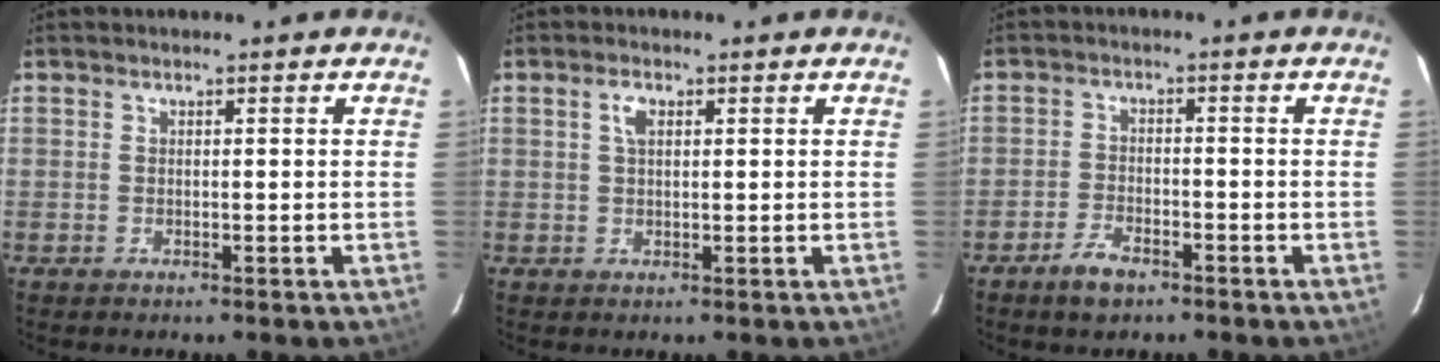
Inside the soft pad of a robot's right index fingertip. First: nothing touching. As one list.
[{"total": 2.3, "force": [0.8, 1.2, 1.8], "torque": [-0.035, 0.007, 0.015]}, {"total": 4.7, "force": [-3.4, 2.0, 2.6], "torque": [-0.063, -0.001, -0.062]}]